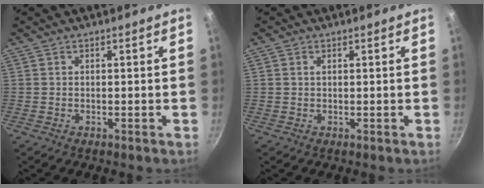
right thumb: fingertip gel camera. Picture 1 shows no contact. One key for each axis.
{"total": 0.7, "fx": 0.3, "fy": 0.5, "fz": 0.4, "tx": -0.009, "ty": 0.002, "tz": 0.005}